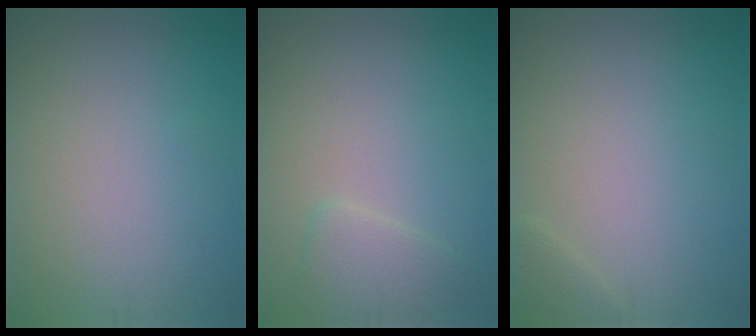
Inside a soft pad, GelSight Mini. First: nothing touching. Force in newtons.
{"total": 2.2, "press": 2.2, "slide": 0.1}
{"total": 0.8, "press": 0.8, "slide": 0.1}